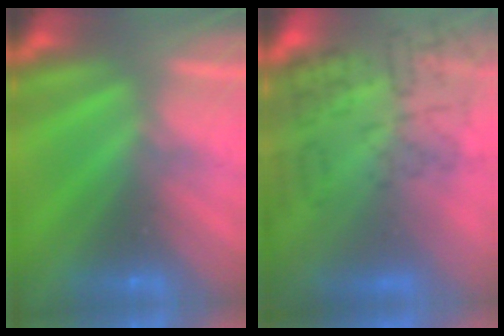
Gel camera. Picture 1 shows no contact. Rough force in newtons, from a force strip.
{"total": 9.3}